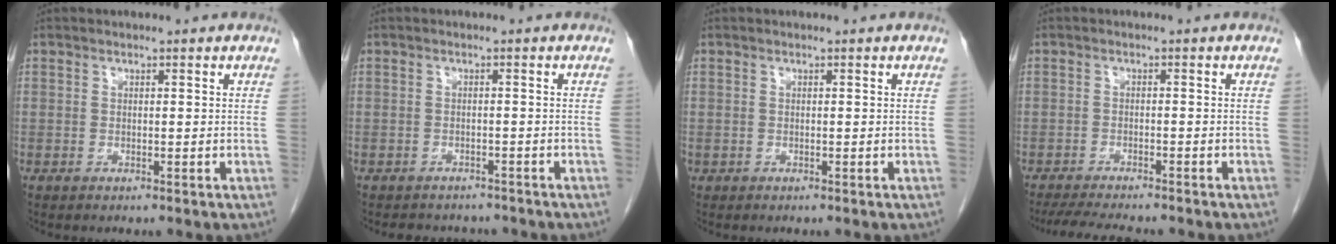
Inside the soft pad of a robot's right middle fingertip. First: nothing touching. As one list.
[{"total": 5.0, "force": [-4.5, 2.1, 0.7], "torque": [-0.009, 0.004, -0.055]}, {"total": 0.0}, {"total": 8.2, "force": [-7.3, 1.1, 3.6], "torque": [-0.056, -0.015, -0.112]}]